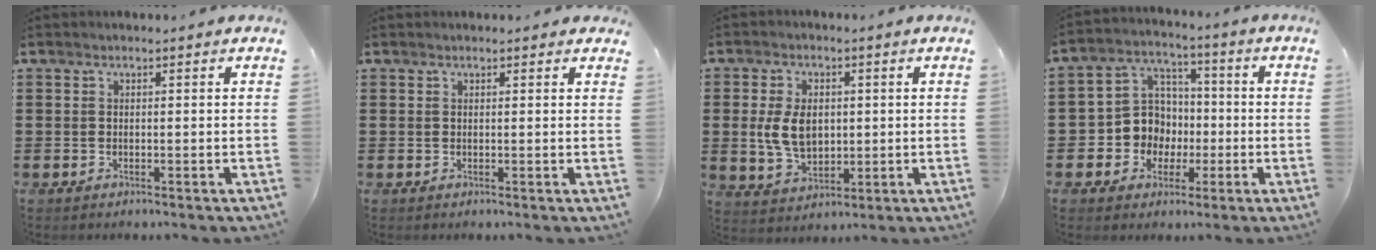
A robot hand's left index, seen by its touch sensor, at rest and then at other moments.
{"total": 0.6, "force": [0.5, 0.3, 0.2], "torque": [-0.006, 0.003, 0.010]}
{"total": 7.1, "force": [0.7, 4.7, 5.2], "torque": [-0.121, 0.005, 0.006]}
{"total": 8.3, "force": [-1.2, 7.9, 2.1], "torque": [-0.088, 0.005, -0.022]}